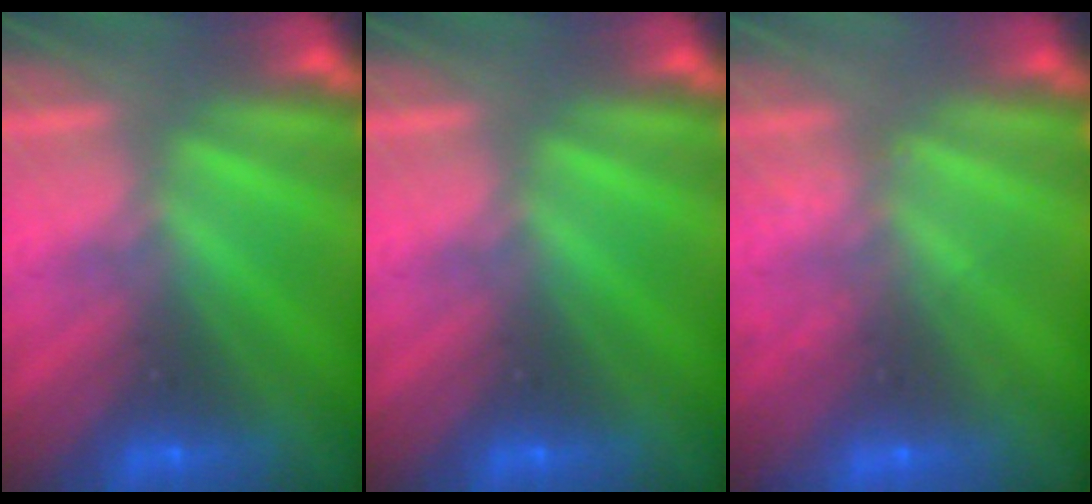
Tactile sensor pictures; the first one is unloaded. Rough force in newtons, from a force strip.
{"total": 0.0}
{"total": 2.1}